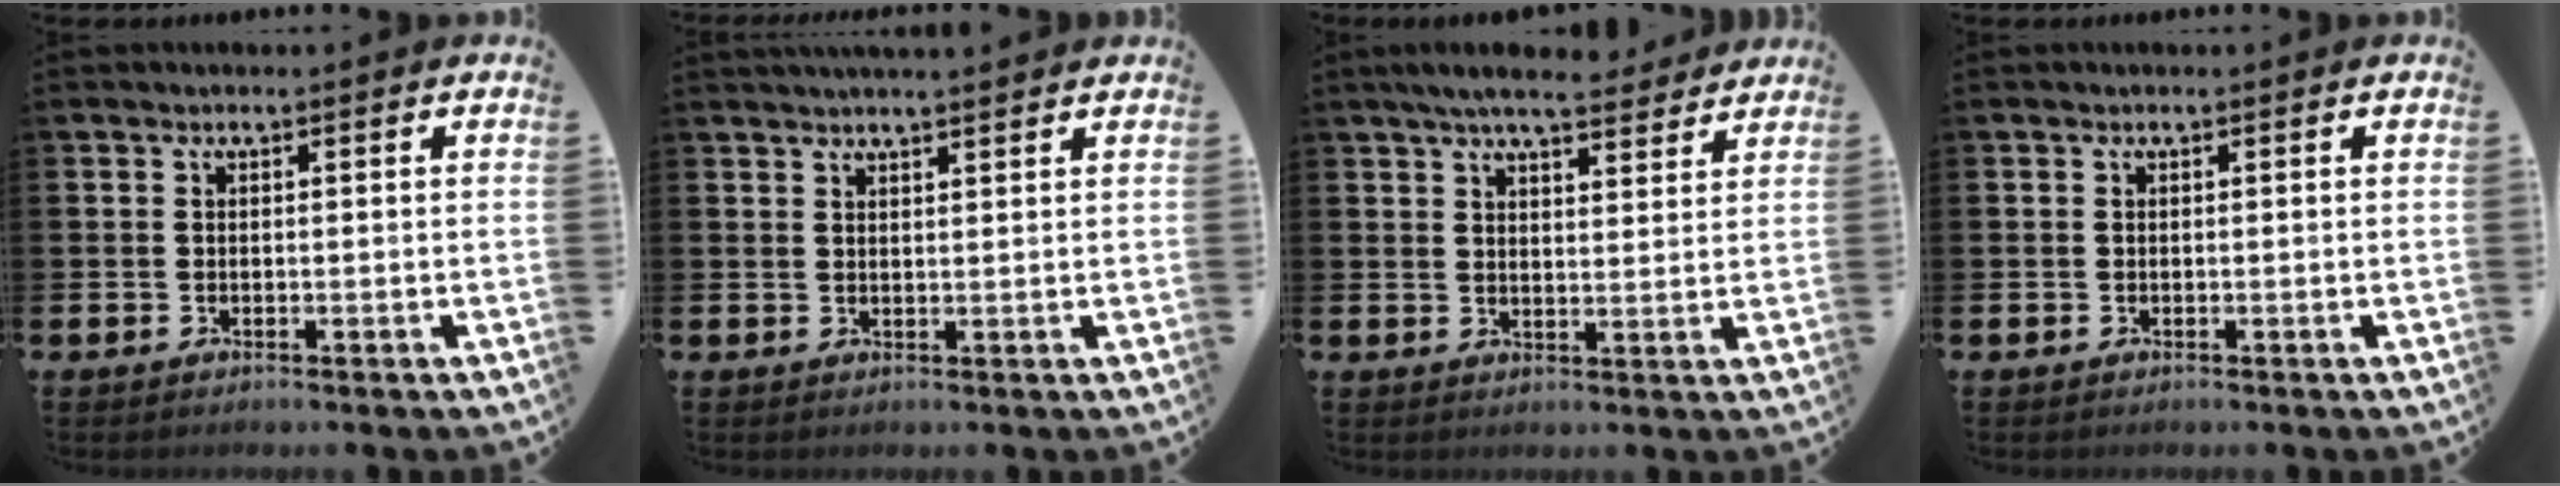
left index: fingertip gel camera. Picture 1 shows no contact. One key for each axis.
{"total": 2.5, "fx": 2.4, "fy": -0.1, "fz": 0.4, "tx": -0.004, "ty": -0.009, "tz": 0.043}
{"total": 6.1, "fx": 5.7, "fy": 1.1, "fz": 2.1, "tx": -0.047, "ty": -0.020, "tz": 0.101}
{"total": 0.0}